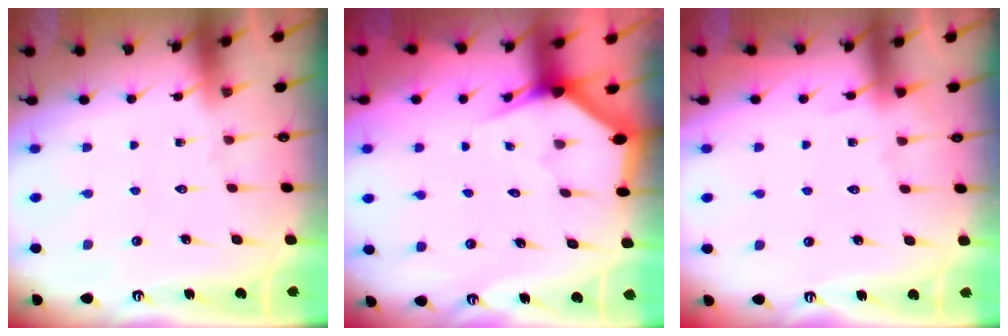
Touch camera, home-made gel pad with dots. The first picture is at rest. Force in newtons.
{"total": 2.7, "press": 2.7, "slide": 0.1}
{"total": 5.0, "press": 5.0, "slide": 0.5}